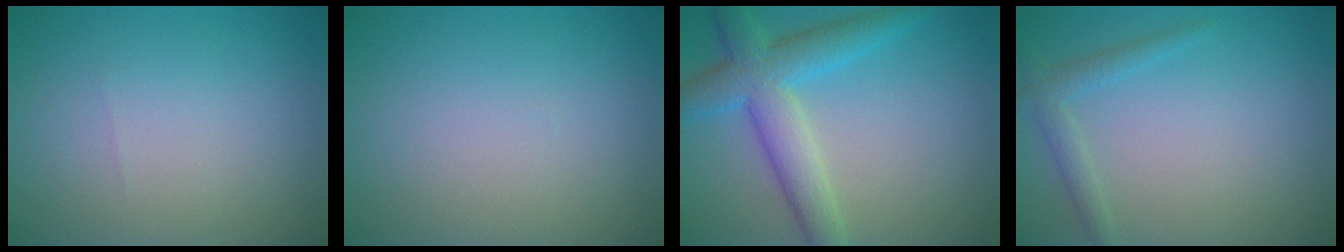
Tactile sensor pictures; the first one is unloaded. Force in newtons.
{"total": 0.0}
{"total": 6.2, "press": 6.2, "slide": 0.3}
{"total": 1.8, "press": 1.7, "slide": 0.1}